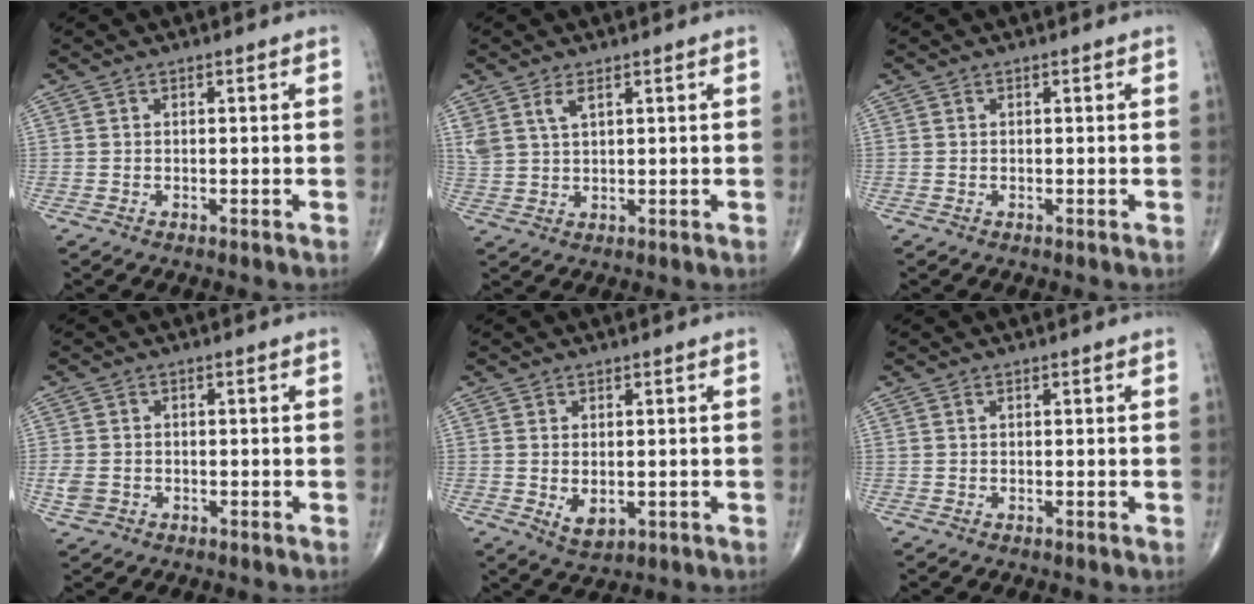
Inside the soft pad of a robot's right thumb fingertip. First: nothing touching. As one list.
[{"total": 4.3, "force": [2.4, 2.0, 3.0], "torque": [-0.065, -0.006, 0.056]}, {"total": 0.0}, {"total": 3.3, "force": [-0.9, 2.7, 1.8], "torque": [-0.043, 0.004, -0.013]}, {"total": 3.8, "force": [-0.4, 2.3, 2.9], "torque": [-0.039, -0.006, 0.007]}, {"total": 0.0}]